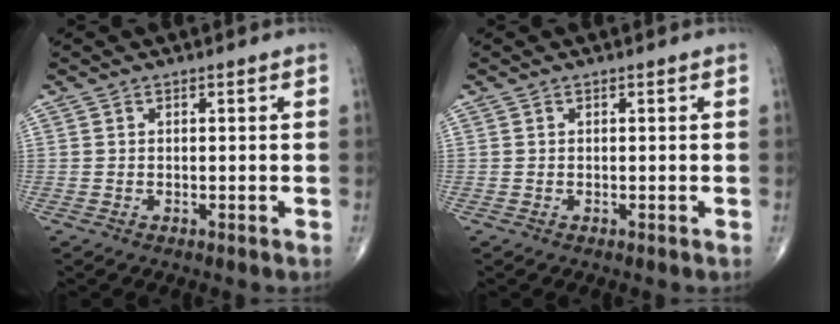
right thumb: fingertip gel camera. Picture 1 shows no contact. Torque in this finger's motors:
{"motor_torque": [-0.01, 0.01, 0.00, 0.00, 0.00]}